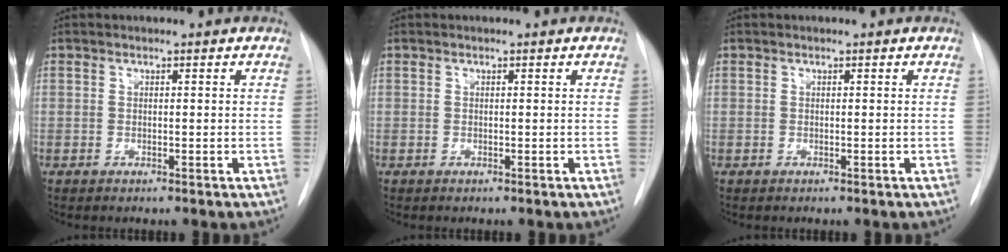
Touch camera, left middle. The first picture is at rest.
{"total": 0.0}
{"total": 0.0}